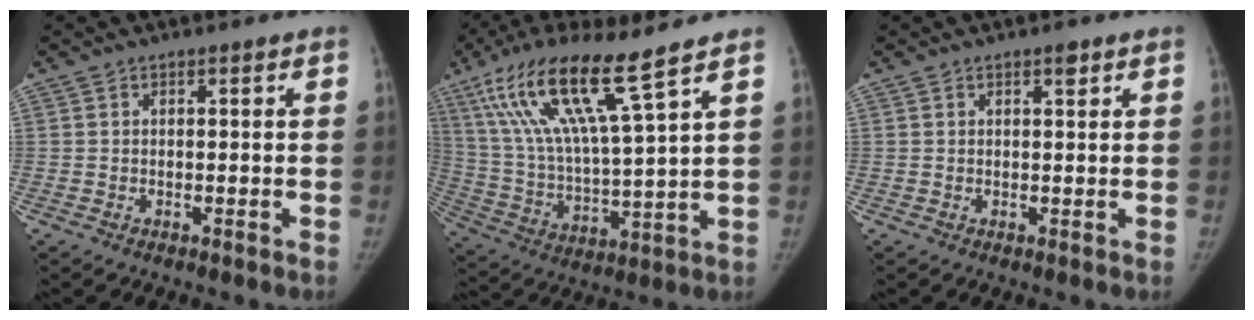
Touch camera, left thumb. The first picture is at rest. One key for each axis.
{"total": 18.8, "fx": 11.2, "fy": 2.1, "fz": 14.9, "tx": -0.290, "ty": -0.040, "tz": 0.214}
{"total": 1.5, "fx": 1.0, "fy": 0.5, "fz": 1.0, "tx": -0.010, "ty": -0.004, "tz": 0.013}